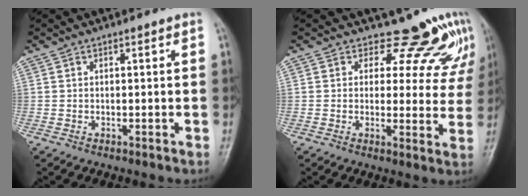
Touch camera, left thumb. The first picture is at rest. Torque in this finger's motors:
{"motor_torque": [-0.04, 0.32, -0.09, -0.14, -0.03]}